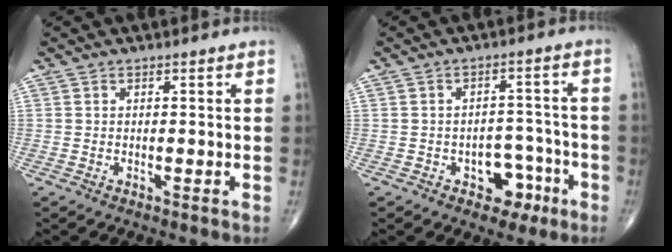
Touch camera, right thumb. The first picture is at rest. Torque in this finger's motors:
{"motor_torque": [0.90, 0.71, 0.18, -0.48, -0.03]}